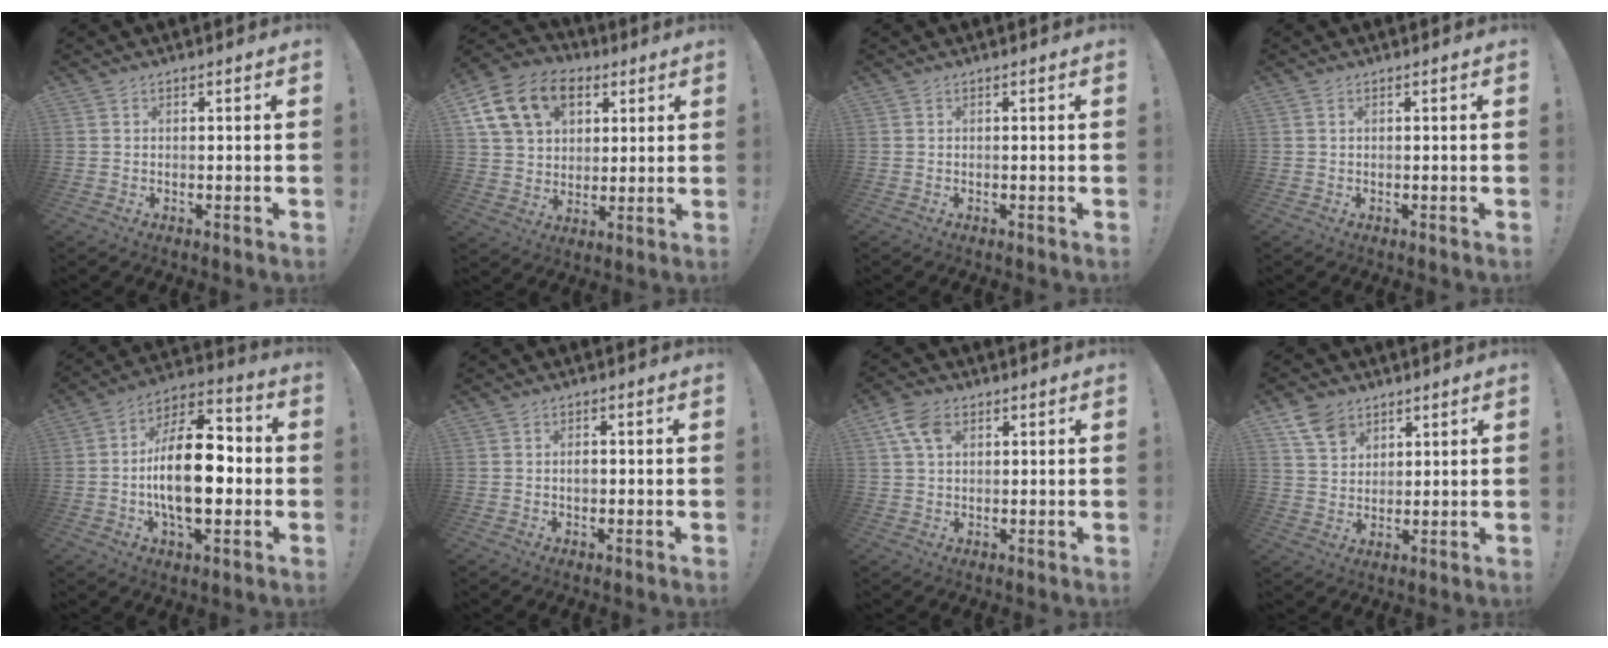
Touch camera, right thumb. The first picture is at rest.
{"total": 17.4, "force": [7.3, 12.6, 9.6], "torque": [-0.151, -0.021, 0.141]}
{"total": 0.0}
{"total": 0.0}
{"total": 20.4, "force": [-2.6, 9.8, 17.7], "torque": [-0.310, 0.006, -0.050]}
{"total": 1.4, "force": [-0.3, 1.1, 0.9], "torque": [-0.002, -0.002, -0.010]}
{"total": 7.5, "force": [2.9, 4.9, 4.8], "torque": [-0.101, 0.005, 0.059]}
{"total": 8.1, "force": [5.3, 5.5, 2.7], "torque": [-0.043, -0.028, 0.104]}